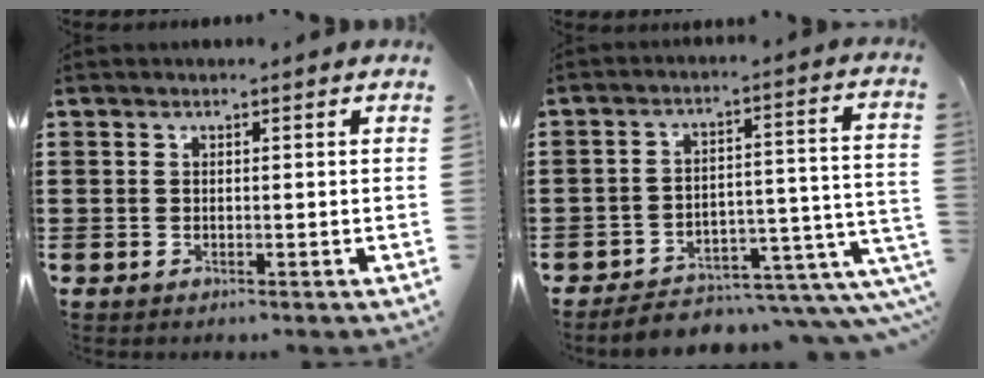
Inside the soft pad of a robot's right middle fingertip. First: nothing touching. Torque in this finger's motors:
{"motor_torque": [1.37, -0.77, 0.50, 0.13]}